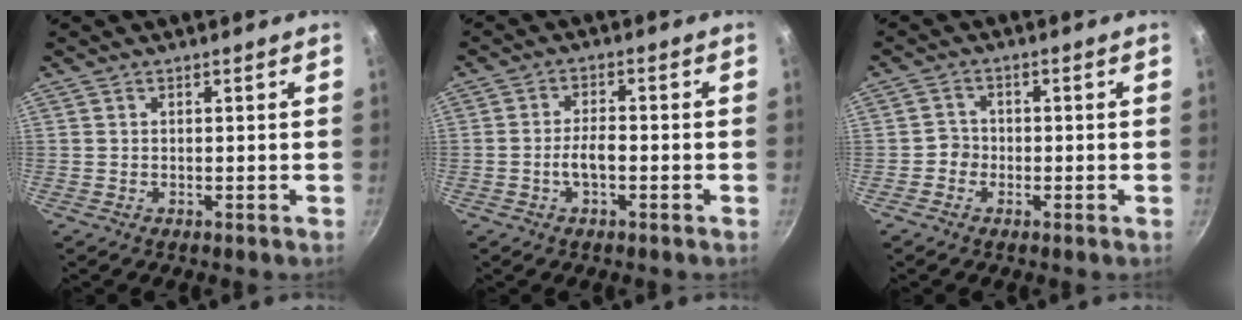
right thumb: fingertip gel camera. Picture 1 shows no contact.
{"total": 4.1, "force": [-1.4, 1.8, 3.4], "torque": [-0.060, 0.022, -0.026]}
{"total": 2.6, "force": [-1.0, 2.3, 0.6], "torque": [0.012, 0.010, -0.021]}